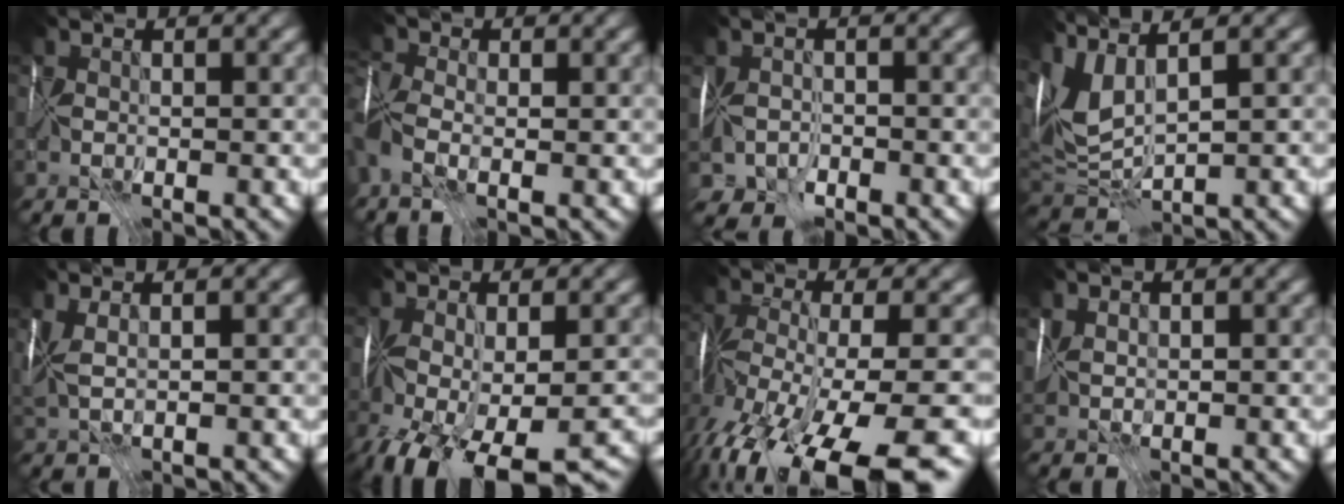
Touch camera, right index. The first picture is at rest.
{"total": 5.3, "force": [-1.4, 3.0, 4.1], "torque": [-0.112, -0.002, -0.031]}
{"total": 2.8, "force": [-1.5, 2.0, 1.3], "torque": [-0.019, -0.004, -0.033]}
{"total": 5.9, "force": [3.3, 2.0, 4.5], "torque": [-0.110, 0.018, 0.070]}
{"total": 2.3, "force": [1.2, 0.6, 1.8], "torque": [-0.047, 0.013, 0.022]}
{"total": 14.0, "force": [-7.9, 6.4, 9.6], "torque": [-0.193, -0.061, -0.092]}
{"total": 14.3, "force": [-8.9, 5.3, 9.9], "torque": [-0.207, -0.018, -0.133]}
{"total": 1.3, "force": [0.8, 0.8, 0.7], "torque": [-0.019, 0.011, 0.016]}